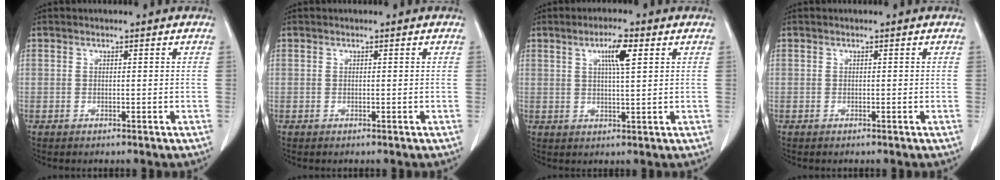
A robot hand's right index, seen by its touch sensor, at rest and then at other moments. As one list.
[{"total": 0.0}, {"total": 5.0, "force": [2.1, 0.5, 4.5], "torque": [-0.079, 0.001, 0.035]}, {"total": 0.0}]